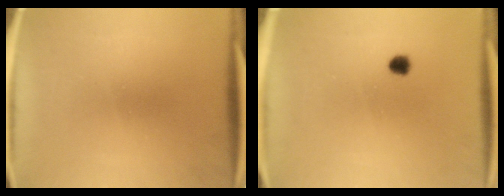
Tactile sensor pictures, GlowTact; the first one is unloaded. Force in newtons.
{"total": 2.3}